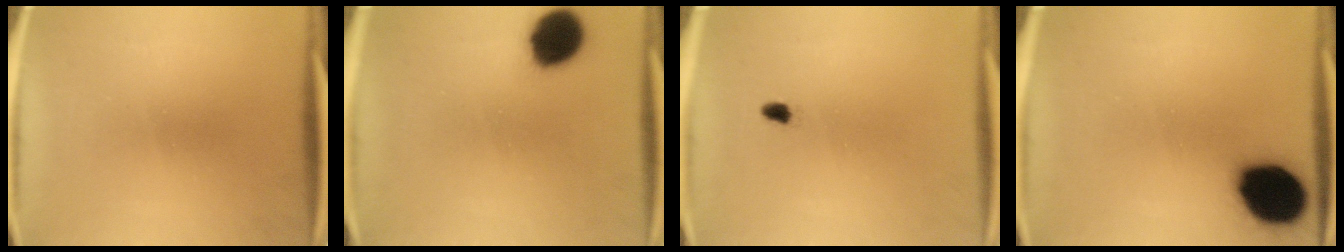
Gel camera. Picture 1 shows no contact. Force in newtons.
{"total": 11.0}
{"total": 1.3}
{"total": 16.4}